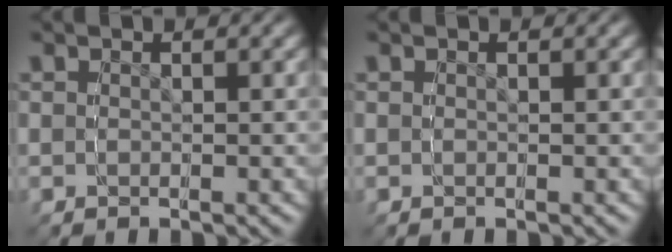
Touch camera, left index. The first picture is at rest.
{"total": 0.0}